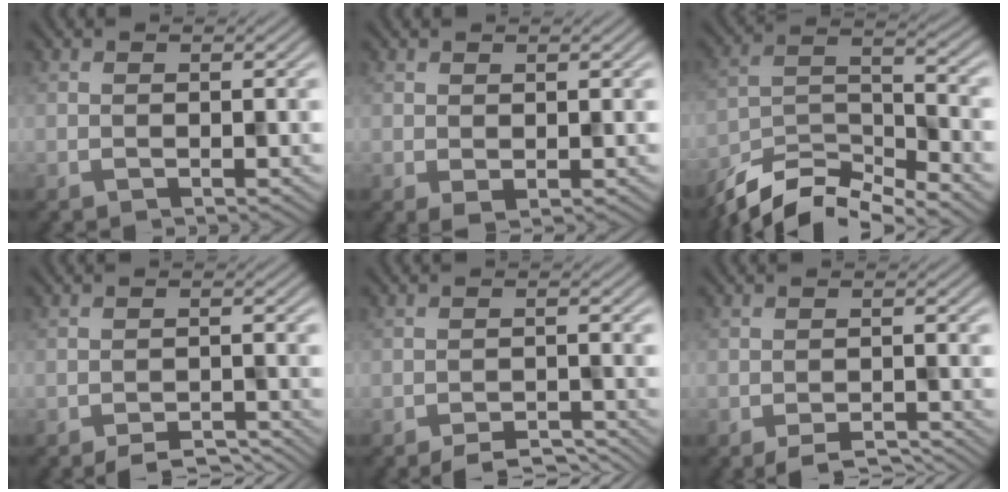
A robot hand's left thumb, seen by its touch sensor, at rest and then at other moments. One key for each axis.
{"total": 1.0, "fx": 0.2, "fy": 0.5, "fz": 0.8, "tx": -0.017, "ty": -0.003, "tz": 0.006}
{"total": 10.6, "fx": -8.7, "fy": 2.9, "fz": 5.3, "tx": -0.098, "ty": -0.003, "tz": -0.175}
{"total": 3.3, "fx": -2.9, "fy": 0.7, "fz": 1.5, "tx": -0.021, "ty": 0.000, "tz": -0.046}
{"total": 3.7, "fx": -3.3, "fy": 0.7, "fz": 1.6, "tx": -0.023, "ty": 0.000, "tz": -0.051}
{"total": 3.1, "fx": -2.6, "fy": 0.6, "fz": 1.6, "tx": -0.026, "ty": 0.000, "tz": -0.041}